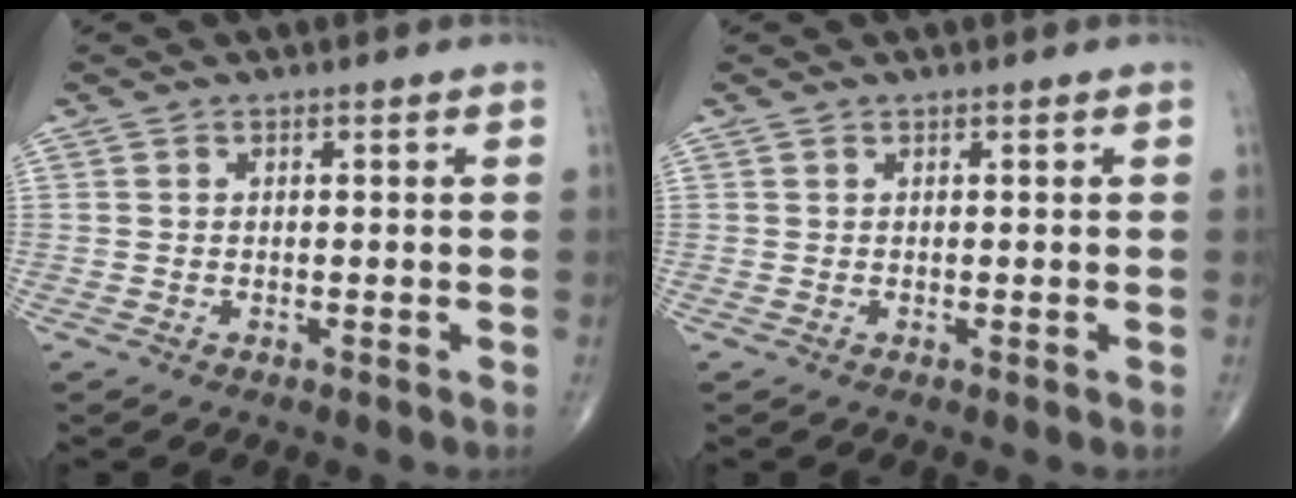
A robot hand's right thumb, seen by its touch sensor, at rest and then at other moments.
{"total": 0.0}